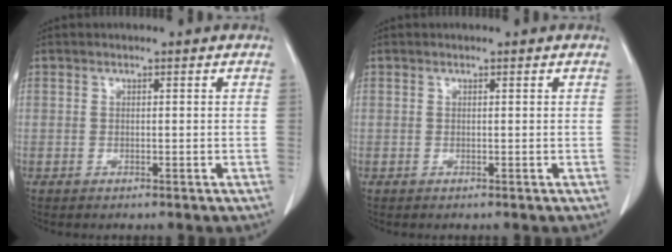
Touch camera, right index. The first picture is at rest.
{"total": 0.0}